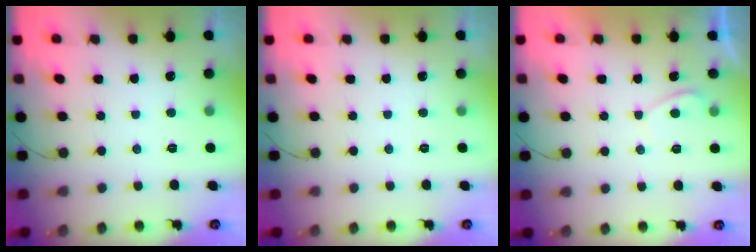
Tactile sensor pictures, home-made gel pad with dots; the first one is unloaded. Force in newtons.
{"total": 0.0}
{"total": 1.0, "press": 0.8, "slide": 0.6}